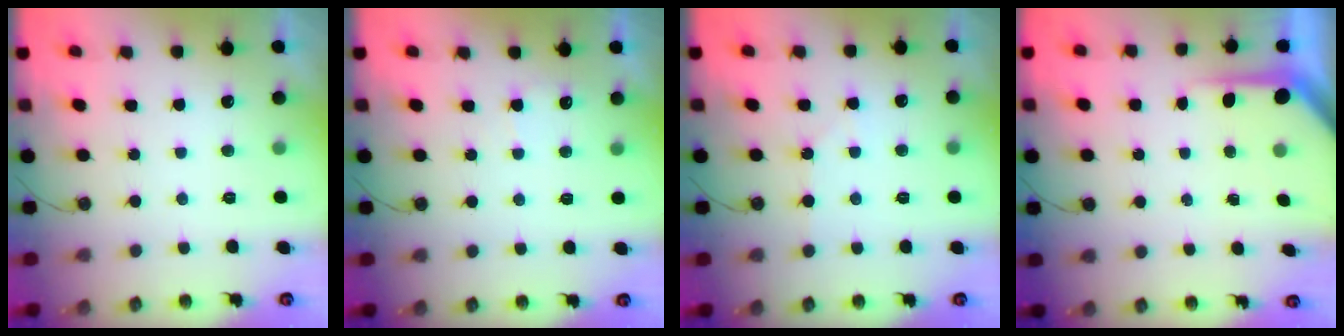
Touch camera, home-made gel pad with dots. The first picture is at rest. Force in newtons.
{"total": 3.4, "press": 3.4, "slide": 0.3}
{"total": 3.8, "press": 3.8, "slide": 0.7}
{"total": 4.9, "press": 4.9, "slide": 0.2}